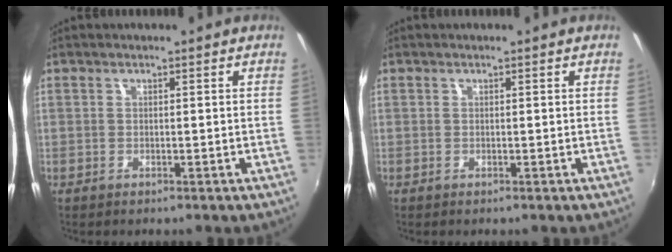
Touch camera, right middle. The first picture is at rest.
{"total": 0.0}